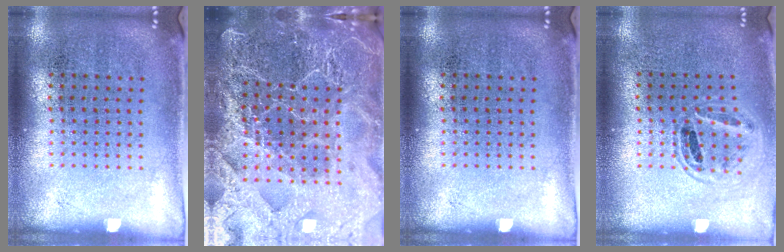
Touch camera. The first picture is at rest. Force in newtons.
{"total": 5.0, "press": 4.5, "slide": 2.3}
{"total": 0.0}
{"total": 0.9, "press": 0.9, "slide": 0.1}